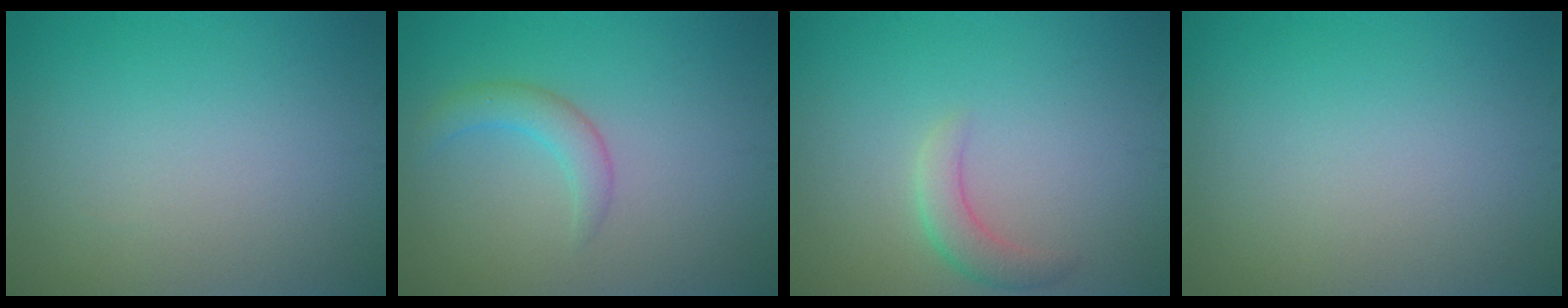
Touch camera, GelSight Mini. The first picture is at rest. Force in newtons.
{"total": 2.4, "press": 2.4, "slide": 0.0}
{"total": 2.2, "press": 2.2, "slide": 0.1}
{"total": 0.0}